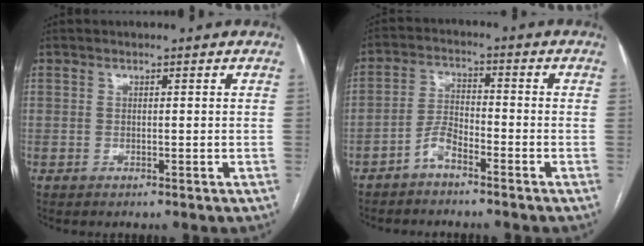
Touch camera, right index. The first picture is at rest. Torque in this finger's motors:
{"motor_torque": [0.08, -0.03, 0.03, 0.00]}